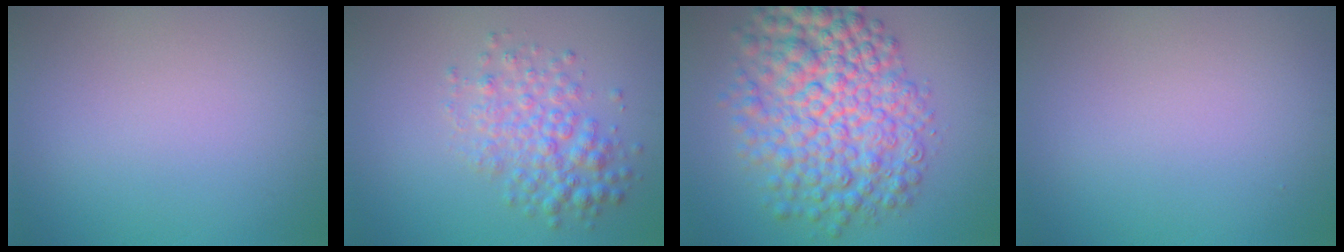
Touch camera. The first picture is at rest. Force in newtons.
{"total": 3.9, "press": 3.9, "slide": 0.1}
{"total": 9.5, "press": 9.5, "slide": 0.2}
{"total": 0.0}